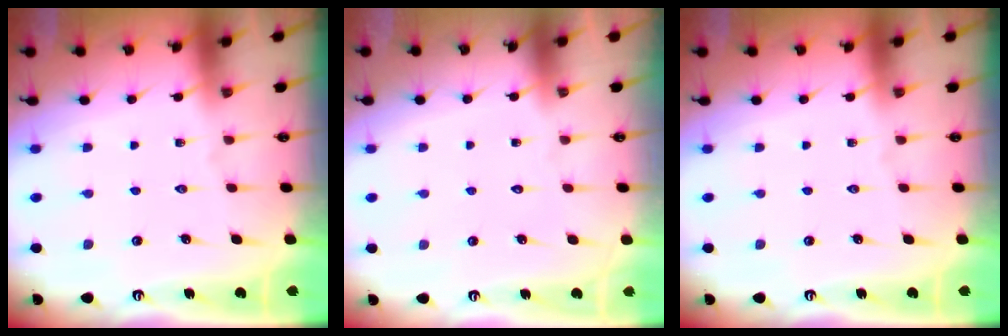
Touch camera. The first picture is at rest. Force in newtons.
{"total": 1.8, "press": 1.7, "slide": 0.1}
{"total": 0.0}